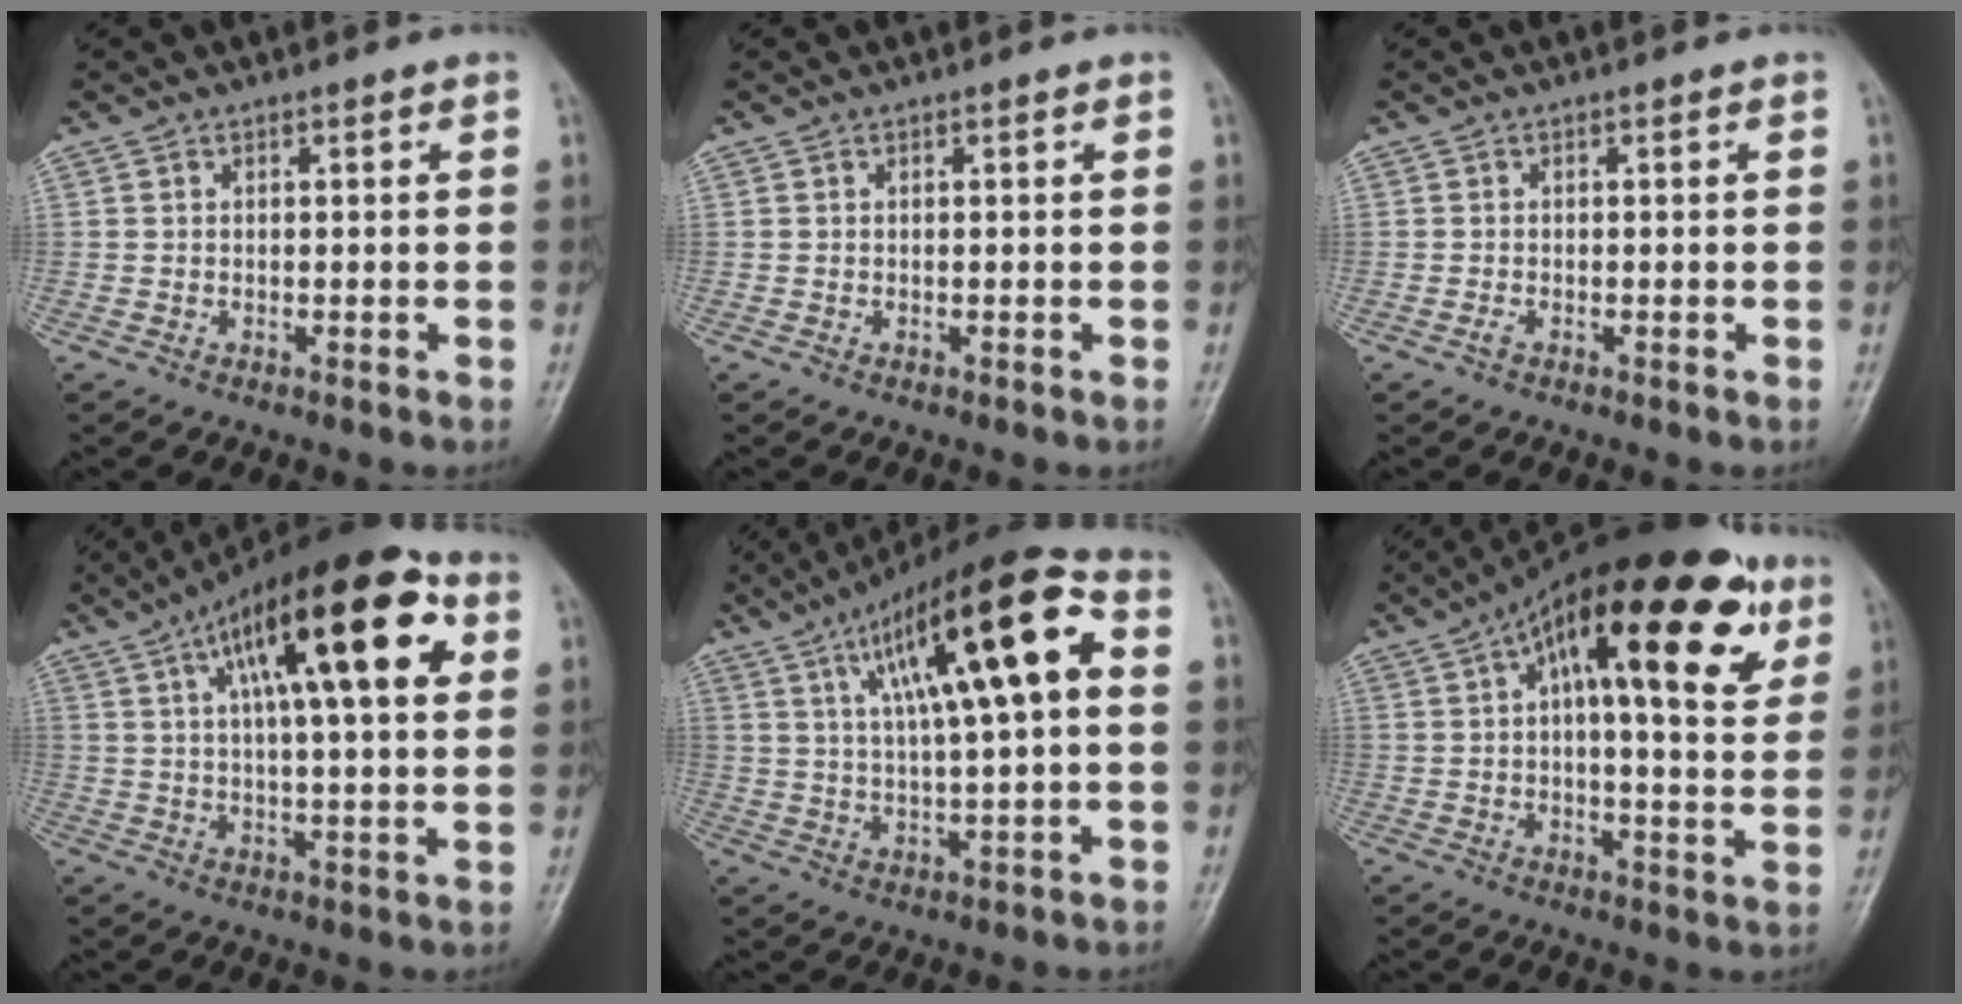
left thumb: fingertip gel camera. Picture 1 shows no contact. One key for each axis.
{"total": 0.0}
{"total": 0.7, "fx": -0.4, "fy": 0.1, "fz": 0.5, "tx": -0.010, "ty": 0.002, "tz": -0.006}
{"total": 22.5, "fx": 8.2, "fy": 7.3, "fz": 19.7, "tx": -0.294, "ty": 0.013, "tz": 0.120}
{"total": 20.7, "fx": 5.8, "fy": 5.3, "fz": 19.2, "tx": -0.311, "ty": 0.026, "tz": 0.088}
{"total": 24.6, "fx": 10.1, "fy": 9.0, "fz": 20.6, "tx": -0.291, "ty": 0.014, "tz": 0.143}